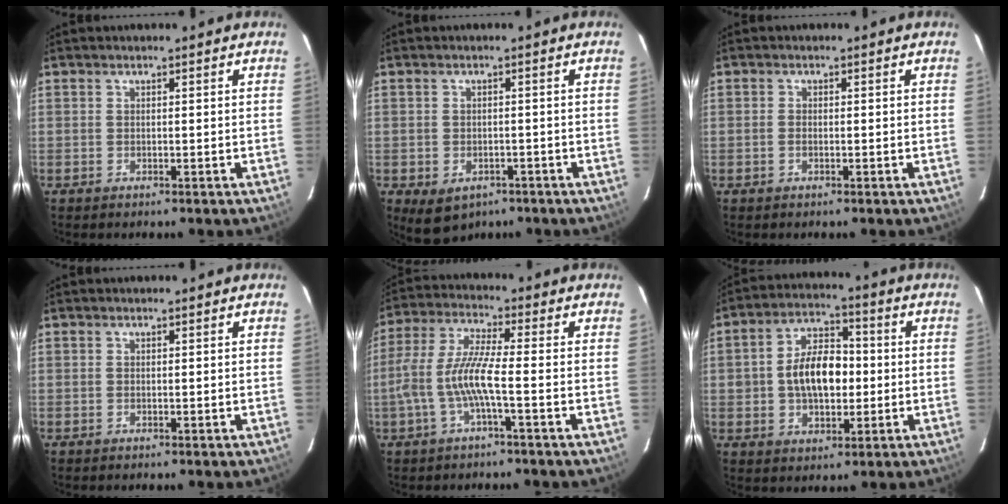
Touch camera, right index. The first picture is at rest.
{"total": 6.0, "force": [-3.2, 4.3, 2.7], "torque": [-0.052, -0.008, -0.030]}
{"total": 1.0, "force": [-0.4, 0.6, 0.7], "torque": [-0.017, 0.001, -0.008]}
{"total": 0.0}
{"total": 8.9, "force": [-2.8, 0.7, 8.4], "torque": [-0.189, 0.001, -0.050]}
{"total": 11.0, "force": [-0.5, 6.6, 8.8], "torque": [-0.160, 0.023, -0.003]}